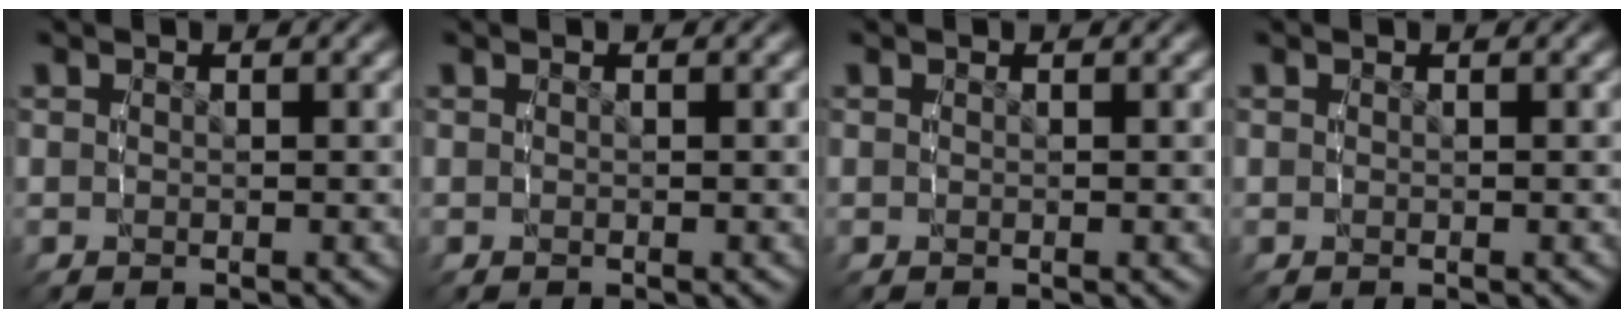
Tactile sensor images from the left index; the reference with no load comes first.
{"total": 0.0}
{"total": 0.0}
{"total": 0.0}